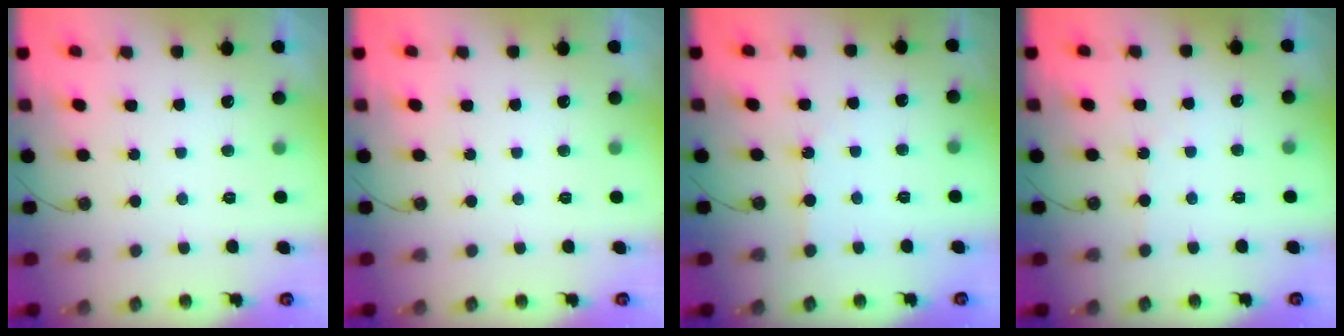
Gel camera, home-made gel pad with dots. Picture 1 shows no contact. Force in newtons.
{"total": 0.0}
{"total": 1.4, "press": 1.3, "slide": 0.3}
{"total": 1.0, "press": 1.0, "slide": 0.2}